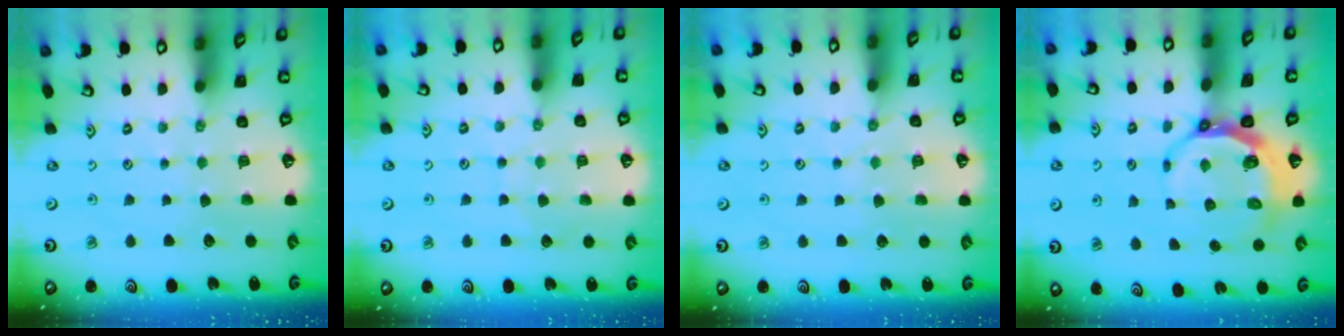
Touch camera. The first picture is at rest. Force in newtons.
{"total": 5.1, "press": 5.1, "slide": 0.5}
{"total": 5.2, "press": 5.2, "slide": 0.7}
{"total": 7.7, "press": 6.8, "slide": 3.6}